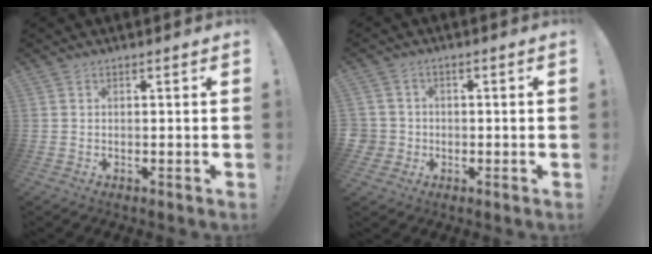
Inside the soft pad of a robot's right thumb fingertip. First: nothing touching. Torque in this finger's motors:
{"motor_torque": [-0.17, 0.04, 0.14, -0.08, 0.01]}